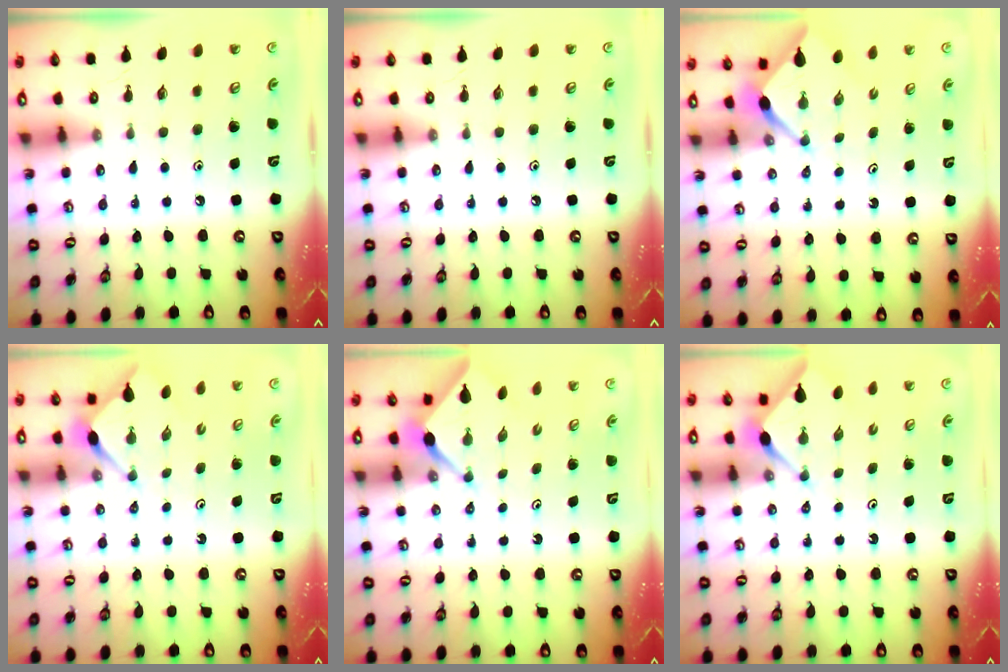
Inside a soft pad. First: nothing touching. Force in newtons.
{"total": 0.0}
{"total": 2.6, "press": 2.6, "slide": 0.3}
{"total": 2.7, "press": 2.7, "slide": 0.3}
{"total": 2.3, "press": 2.3, "slide": 0.3}
{"total": 3.0, "press": 3.0, "slide": 0.3}